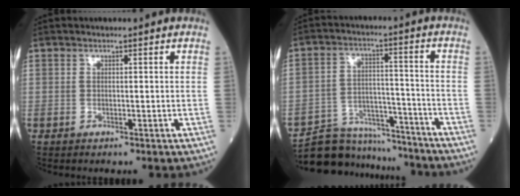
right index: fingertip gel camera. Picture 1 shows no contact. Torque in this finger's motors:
{"motor_torque": [-0.27, -0.32, -0.76, -0.21]}